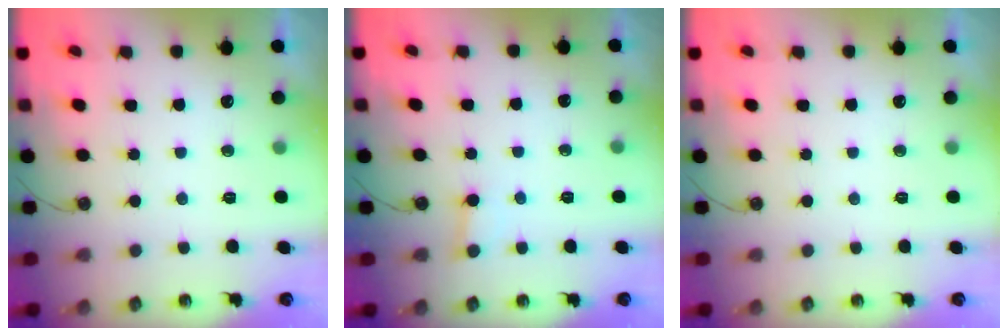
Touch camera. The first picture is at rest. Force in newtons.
{"total": 2.2, "press": 2.2, "slide": 0.1}
{"total": 0.0}